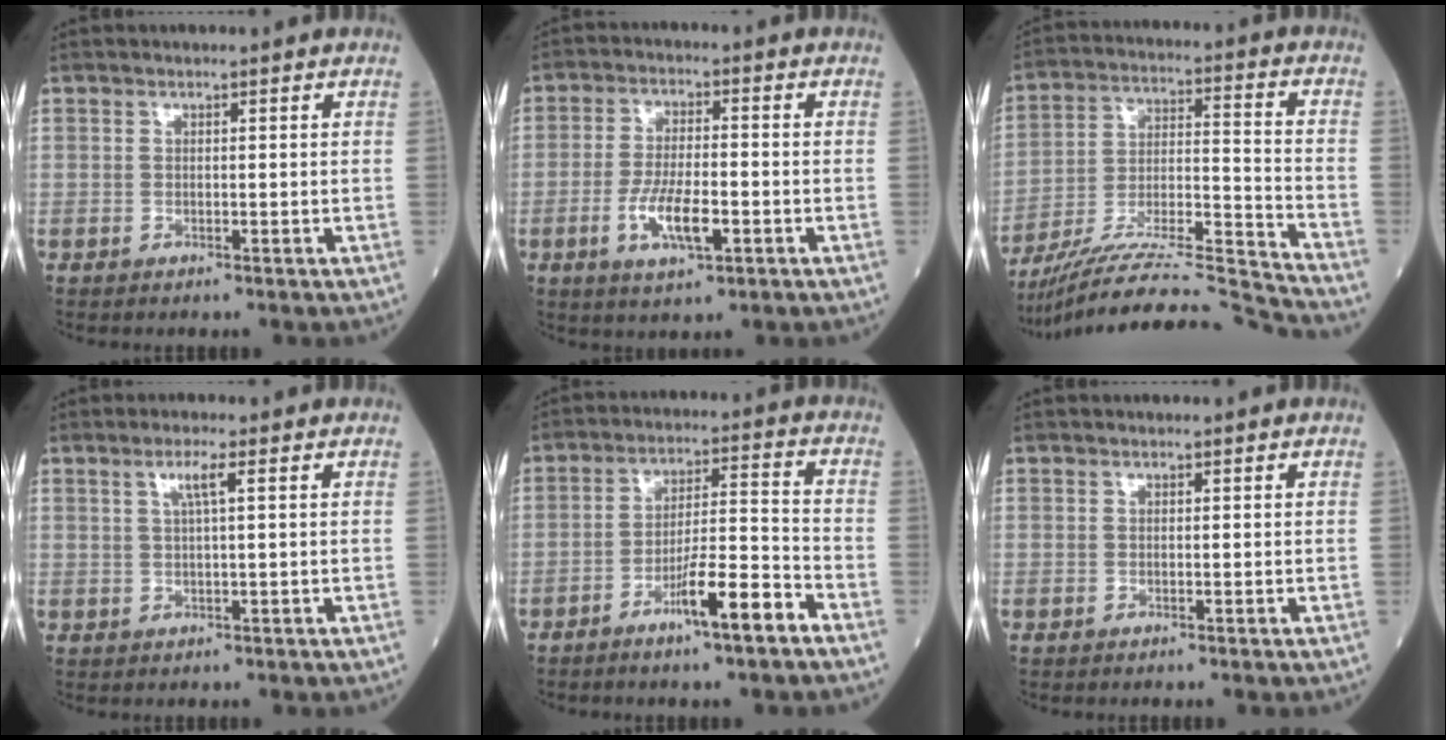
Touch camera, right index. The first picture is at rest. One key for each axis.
{"total": 7.5, "fx": -2.6, "fy": 2.0, "fz": 6.8, "tx": -0.134, "ty": -0.006, "tz": -0.046}
{"total": 21.1, "fx": -20.3, "fy": -2.7, "fz": 5.2, "tx": -0.101, "ty": -0.002, "tz": -0.328}
{"total": 2.8, "fx": 1.1, "fy": -0.2, "fz": 2.6, "tx": -0.053, "ty": 0.005, "tz": 0.021}
{"total": 9.0, "fx": -5.4, "fy": 0.5, "fz": 7.2, "tx": -0.118, "ty": 0.007, "tz": -0.090}
{"total": 0.0}